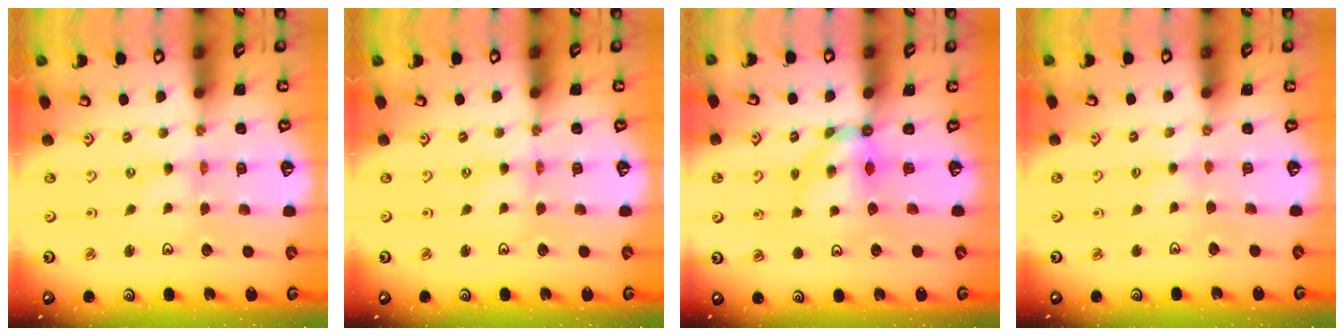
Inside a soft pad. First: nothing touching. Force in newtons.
{"total": 0.0}
{"total": 5.5, "press": 5.5, "slide": 0.3}
{"total": 2.1, "press": 2.1, "slide": 0.4}